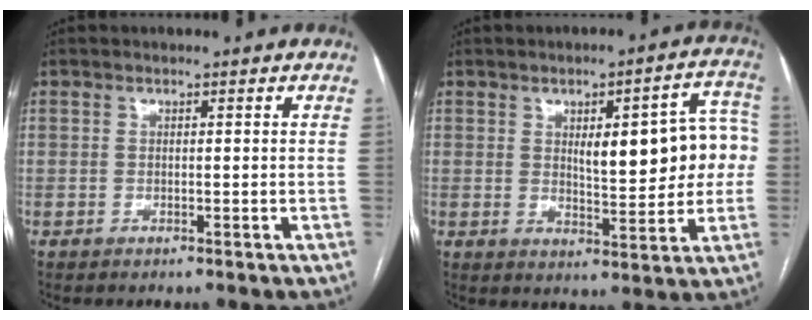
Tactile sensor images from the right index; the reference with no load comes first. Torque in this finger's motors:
{"motor_torque": [1.18, 0.76, 0.64, 0.08]}